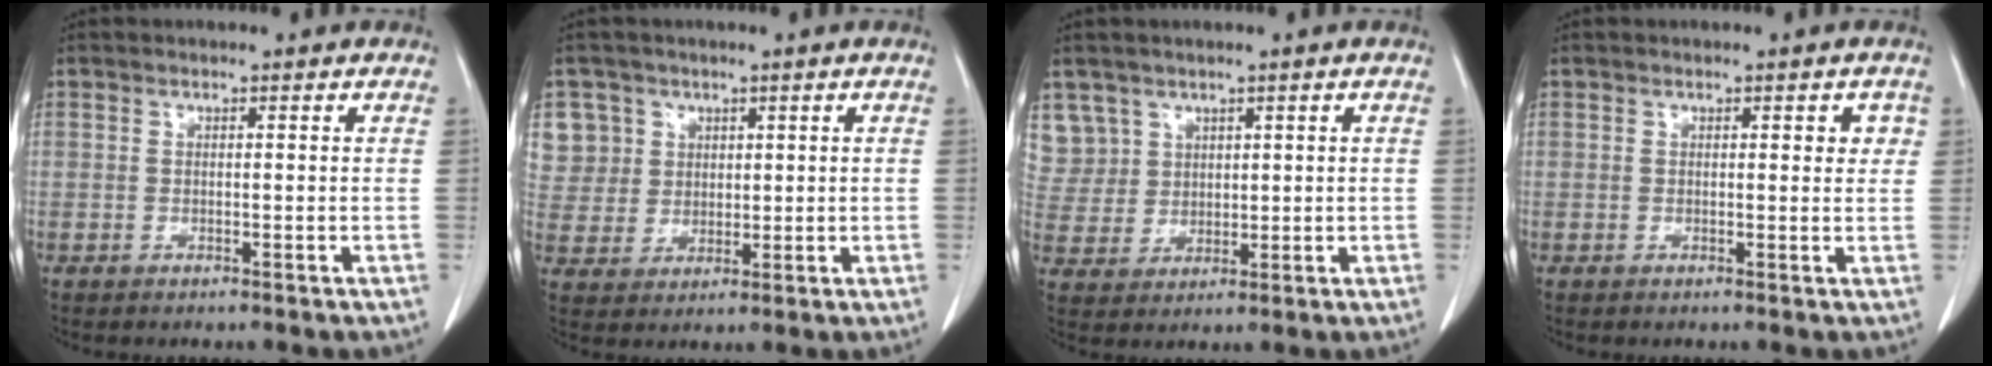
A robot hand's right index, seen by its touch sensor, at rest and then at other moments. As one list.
[{"total": 7.8, "force": [3.4, 7.0, 0.1], "torque": [0.005, 0.019, 0.078]}, {"total": 6.8, "force": [3.8, 5.6, -0.3], "torque": [0.013, 0.013, 0.088]}, {"total": 2.1, "force": [0.8, 1.0, 1.7], "torque": [-0.014, 0.002, 0.006]}]